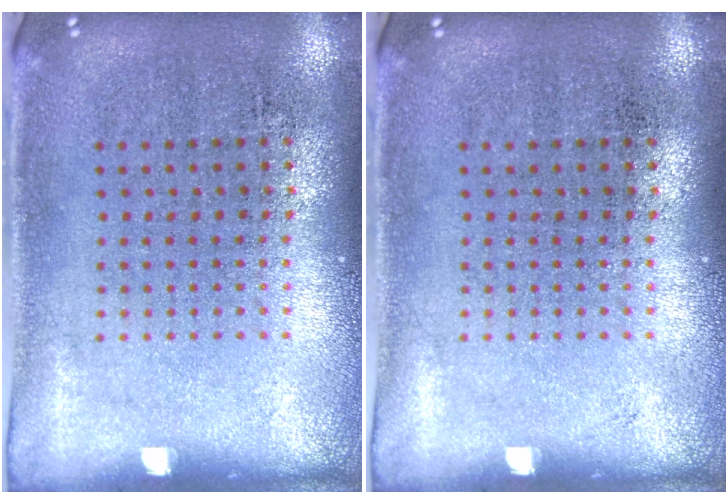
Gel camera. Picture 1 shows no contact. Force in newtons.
{"total": 0.0}